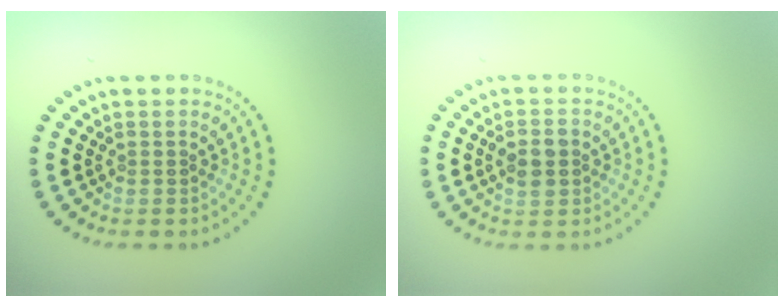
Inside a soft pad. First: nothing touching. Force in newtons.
{"total": 2.7, "press": 2.7, "slide": 0.1}